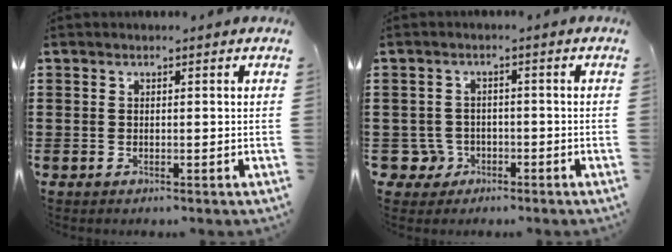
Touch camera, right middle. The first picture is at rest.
{"total": 3.4, "force": [-1.7, 2.8, 1.1], "torque": [-0.050, -0.007, -0.041]}